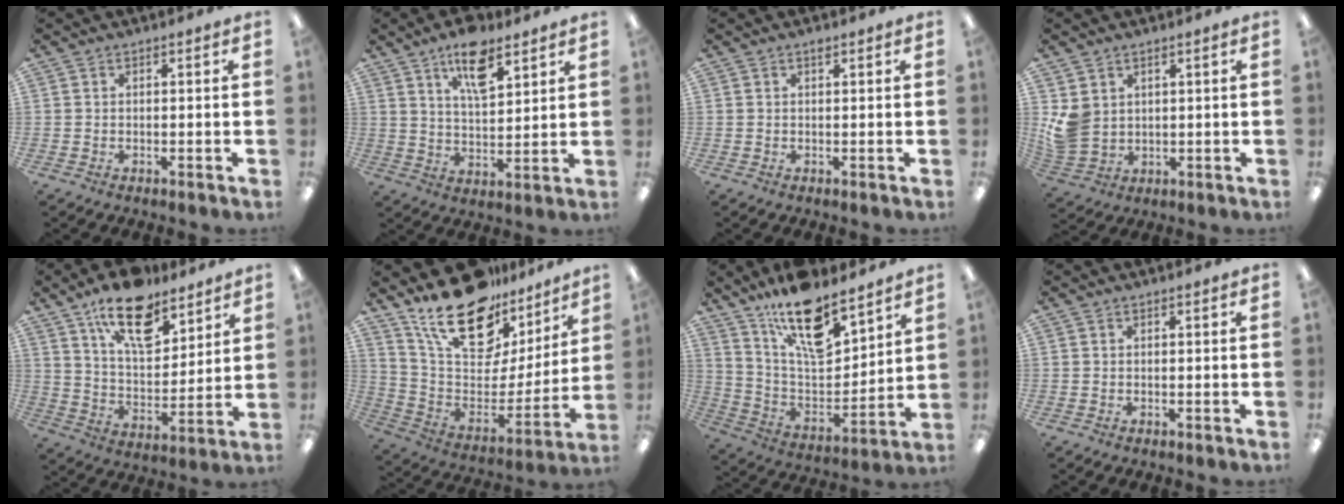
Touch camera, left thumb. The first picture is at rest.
{"total": 11.1, "force": [7.4, 4.6, 6.9], "torque": [-0.112, -0.030, 0.128]}
{"total": 0.6, "force": [0.5, 0.2, 0.3], "torque": [-0.006, 0.002, 0.008]}
{"total": 5.9, "force": [2.1, 4.9, 2.6], "torque": [-0.061, -0.009, 0.042]}
{"total": 16.7, "force": [11.4, 7.8, 9.3], "torque": [-0.146, -0.057, 0.199]}
{"total": 22.8, "force": [16.8, 10.4, 11.3], "torque": [-0.196, -0.111, 0.301]}
{"total": 17.9, "force": [12.7, 6.9, 10.6], "torque": [-0.181, -0.079, 0.219]}
{"total": 0.0}